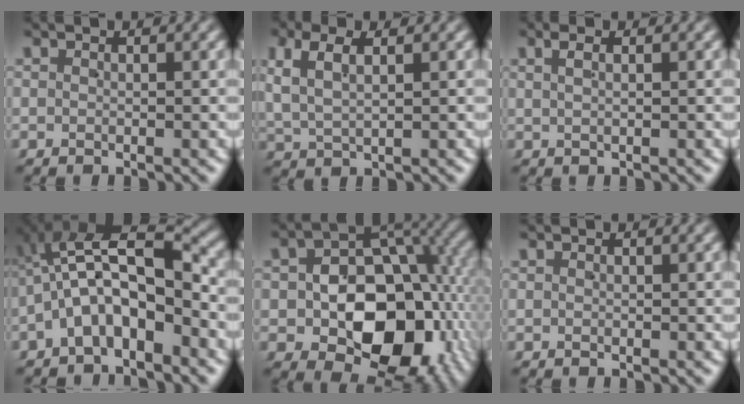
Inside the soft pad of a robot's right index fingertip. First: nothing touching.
{"total": 3.9, "force": [1.6, 2.4, 2.5], "torque": [-0.069, 0.002, 0.033]}
{"total": 1.4, "force": [0.8, 0.1, 1.1], "torque": [-0.017, 0.008, 0.015]}
{"total": 9.2, "force": [0.4, 6.1, 6.9], "torque": [-0.142, 0.001, -0.005]}
{"total": 14.2, "force": [-2.0, 9.5, 10.4], "torque": [-0.165, -0.038, -0.014]}
{"total": 0.0}